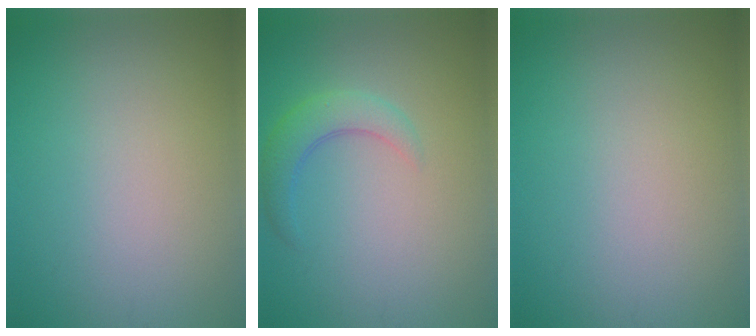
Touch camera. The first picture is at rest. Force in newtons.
{"total": 2.9, "press": 2.9, "slide": 0.2}
{"total": 0.0}